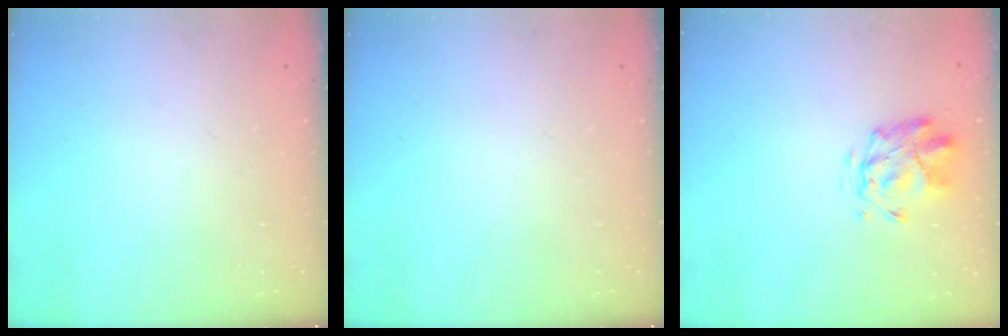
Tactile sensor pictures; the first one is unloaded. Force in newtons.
{"total": 0.0}
{"total": 2.9, "press": 2.5, "slide": 1.5}